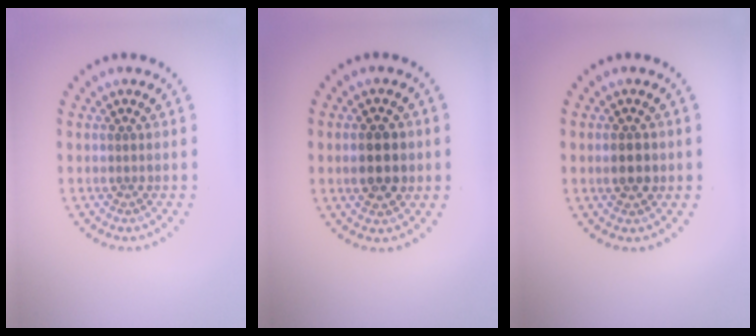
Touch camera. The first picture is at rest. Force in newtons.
{"total": 4.3, "press": 4.3, "slide": 0.1}
{"total": 2.4, "press": 2.4, "slide": 0.2}